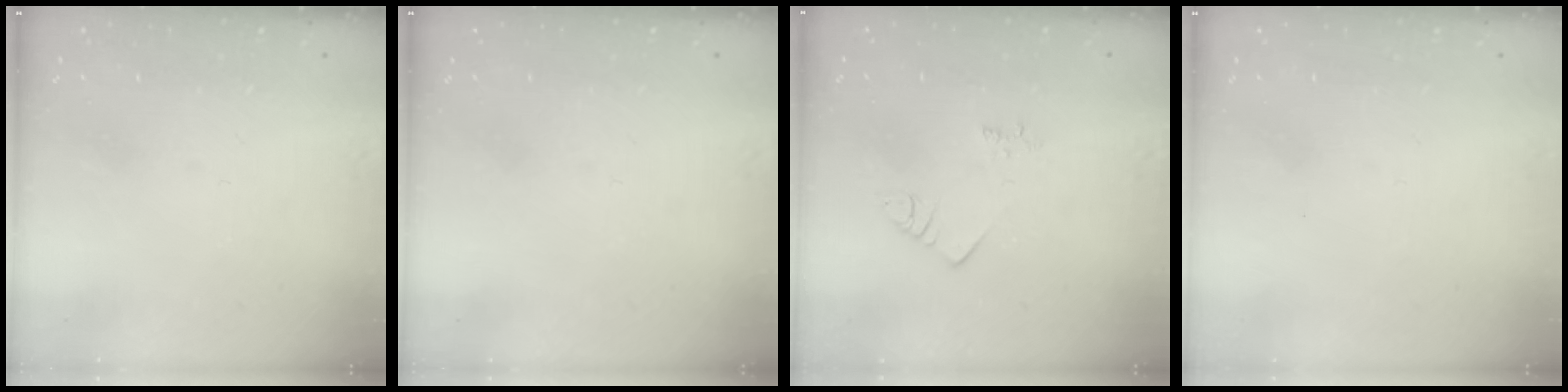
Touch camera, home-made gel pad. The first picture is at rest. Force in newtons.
{"total": 0.0}
{"total": 2.5, "press": 2.5, "slide": 0.5}
{"total": 1.7, "press": 1.6, "slide": 0.1}